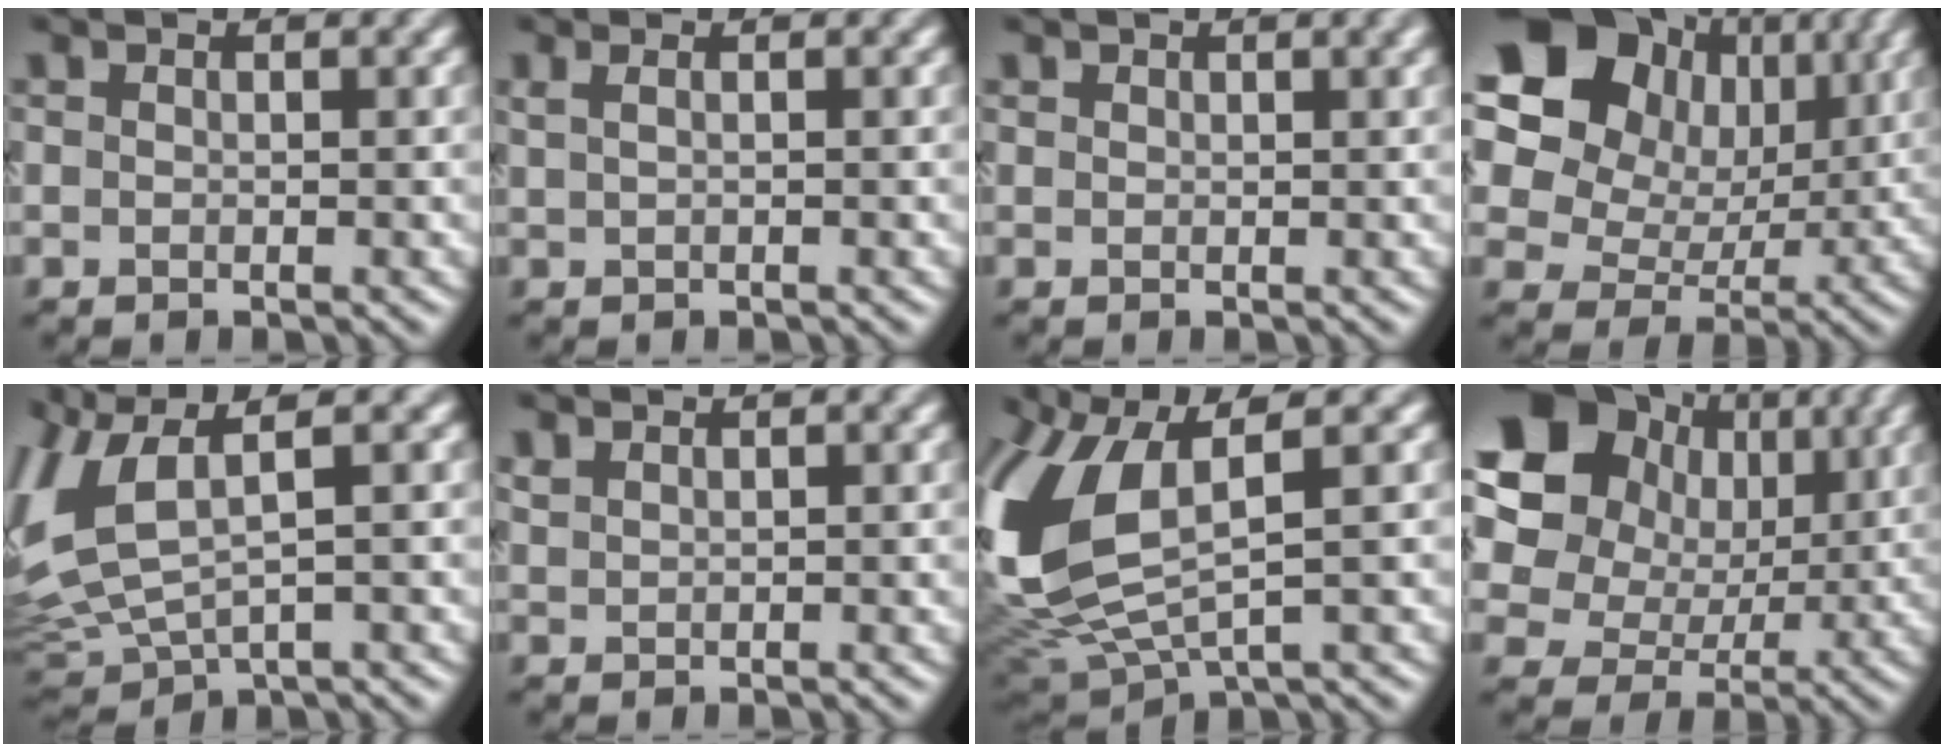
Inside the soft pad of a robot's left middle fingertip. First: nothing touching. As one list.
[{"total": 1.4, "force": [0.7, 0.6, 1.1], "torque": [-0.017, 0.005, 0.005]}, {"total": 1.0, "force": [0.8, 0.4, 0.5], "torque": [0.000, 0.009, 0.015]}, {"total": 15.0, "force": [5.7, 11.7, 7.6], "torque": [-0.171, 0.061, 0.094]}, {"total": 6.4, "force": [1.5, 3.2, 5.4], "torque": [-0.137, 0.004, 0.030]}, {"total": 0.8, "force": [0.8, 0.1, -0.1], "torque": [-0.001, 0.005, 0.018]}, {"total": 10.4, "force": [2.0, 5.2, 8.8], "torque": [-0.226, -0.008, 0.047]}, {"total": 15.8, "force": [5.8, 12.4, 7.9], "torque": [-0.184, 0.055, 0.098]}]